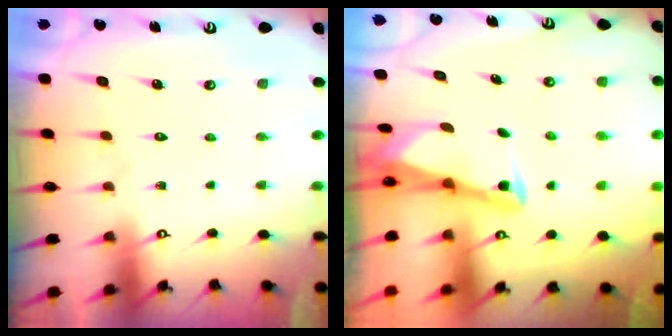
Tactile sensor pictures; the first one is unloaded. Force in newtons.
{"total": 3.0, "press": 3.0, "slide": 0.4}